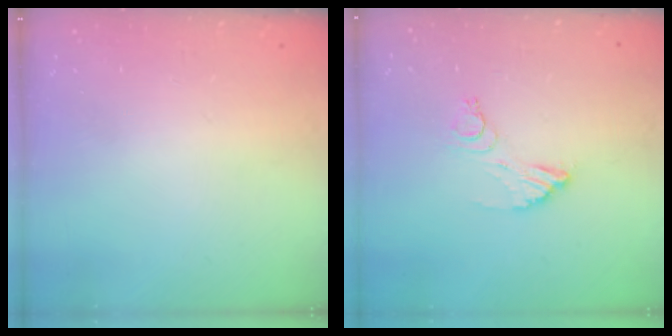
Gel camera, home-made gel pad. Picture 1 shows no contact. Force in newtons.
{"total": 9.3, "press": 9.3, "slide": 0.8}